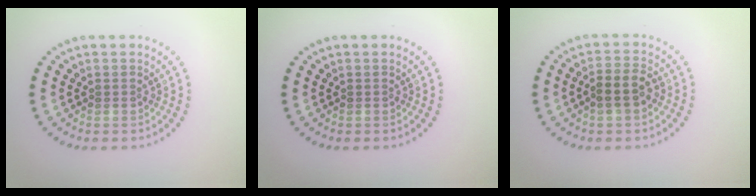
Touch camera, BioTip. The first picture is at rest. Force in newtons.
{"total": 0.0}
{"total": 2.6, "press": 2.4, "slide": 0.9}